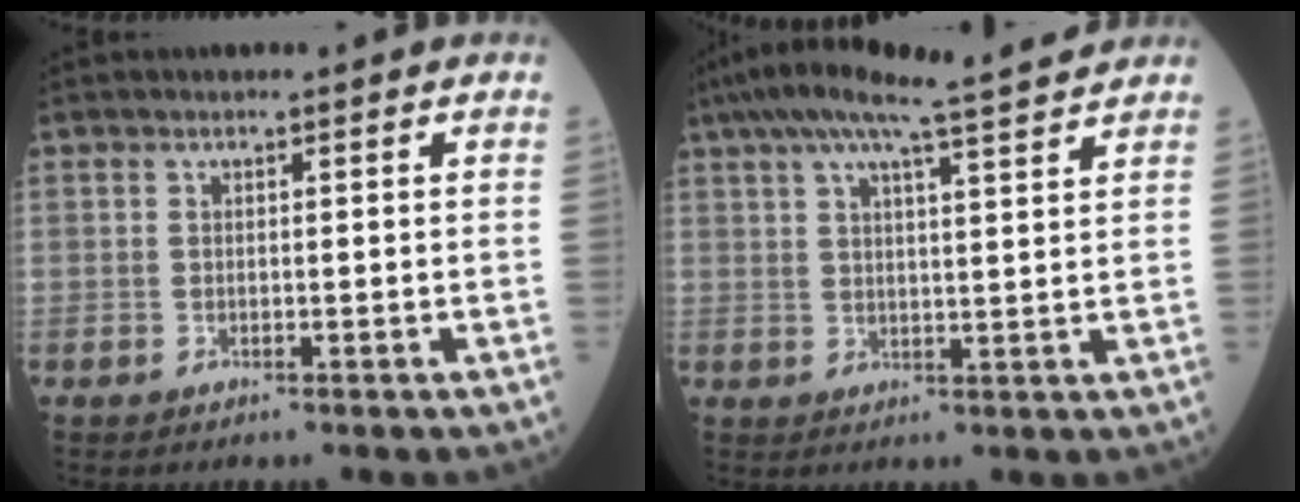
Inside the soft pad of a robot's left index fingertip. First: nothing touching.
{"total": 14.4, "force": [12.0, 0.6, 7.8], "torque": [-0.141, 0.035, 0.172]}